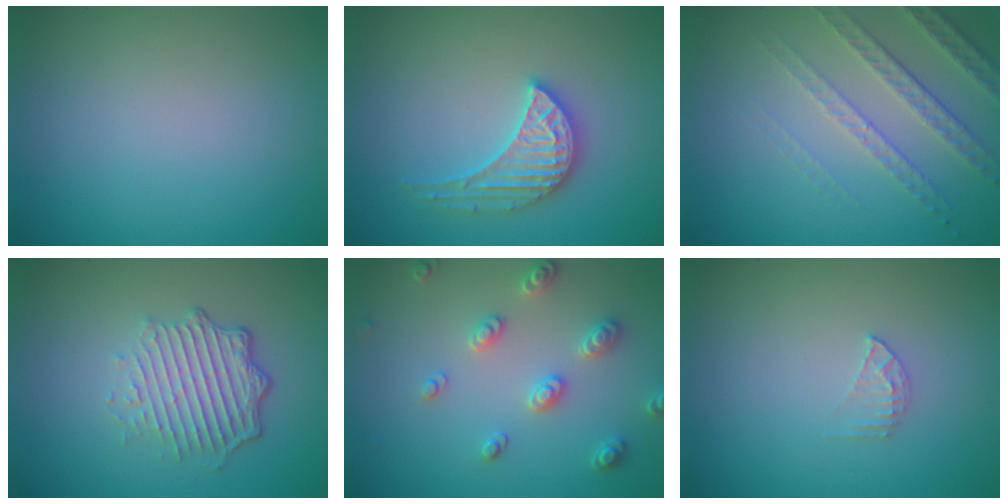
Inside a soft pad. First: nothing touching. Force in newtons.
{"total": 3.9, "press": 3.9, "slide": 0.5}
{"total": 4.6, "press": 3.3, "slide": 3.2}
{"total": 5.0, "press": 3.5, "slide": 3.5}
{"total": 2.7, "press": 2.7, "slide": 0.4}
{"total": 1.3, "press": 1.3, "slide": 0.1}